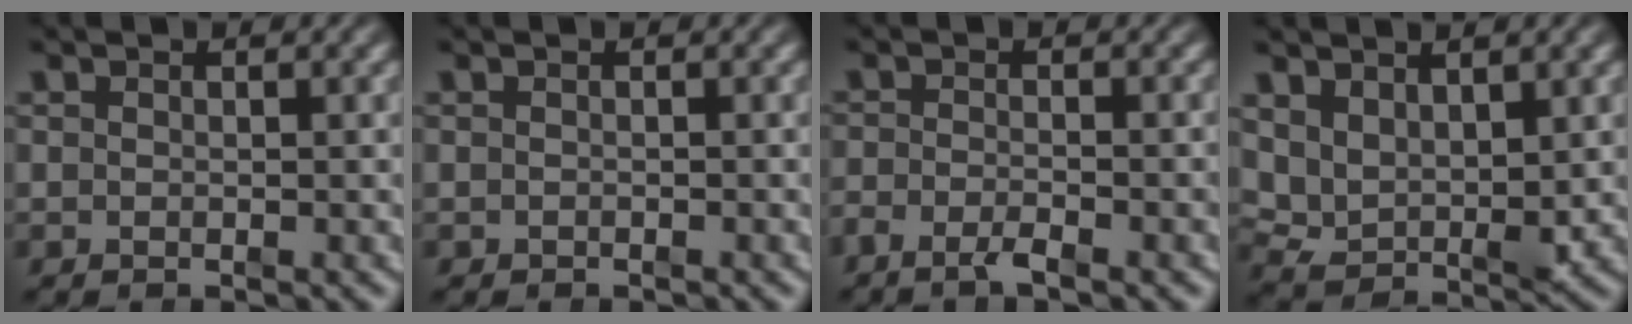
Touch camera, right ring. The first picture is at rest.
{"total": 0.6, "force": [-0.4, -0.4, -0.2], "torque": [0.005, -0.006, -0.002]}
{"total": 2.0, "force": [-1.6, 0.2, 1.1], "torque": [-0.014, -0.002, -0.033]}
{"total": 5.0, "force": [0.8, 4.0, 2.8], "torque": [-0.082, -0.025, 0.023]}